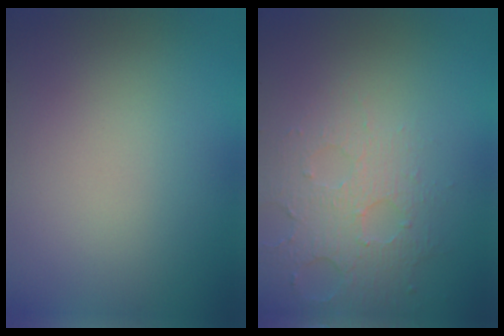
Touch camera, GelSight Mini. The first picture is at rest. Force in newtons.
{"total": 3.6, "press": 3.2, "slide": 1.8}